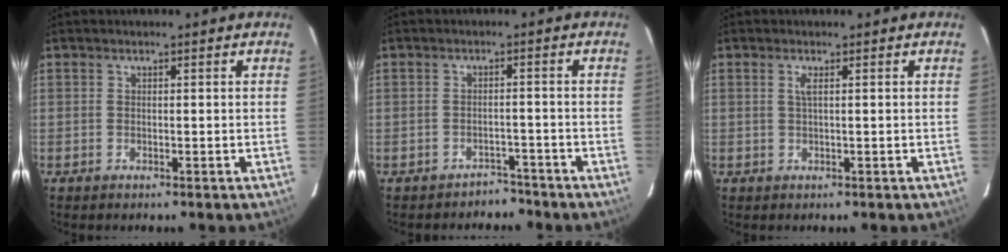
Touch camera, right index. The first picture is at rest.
{"total": 3.5, "force": [-2.9, 1.8, -0.5], "torque": [0.009, 0.021, -0.036]}
{"total": 1.2, "force": [0.3, -0.2, 1.1], "torque": [-0.024, 0.001, 0.005]}